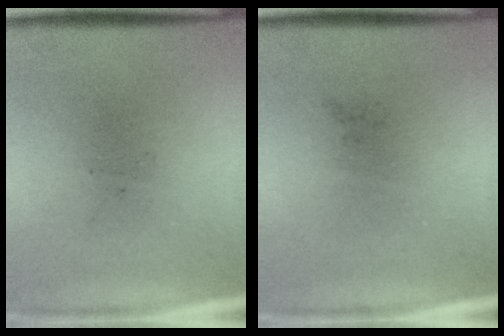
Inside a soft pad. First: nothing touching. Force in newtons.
{"total": 0.0}